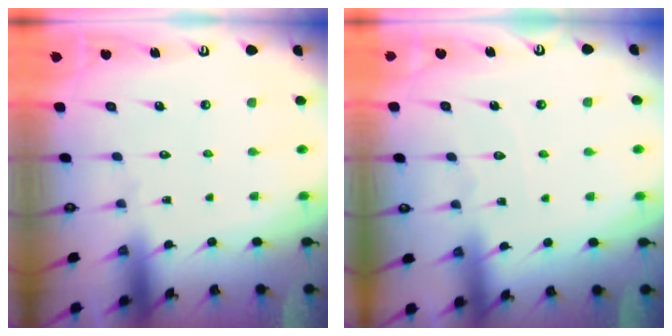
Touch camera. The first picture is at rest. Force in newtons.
{"total": 4.0, "press": 4.0, "slide": 0.5}